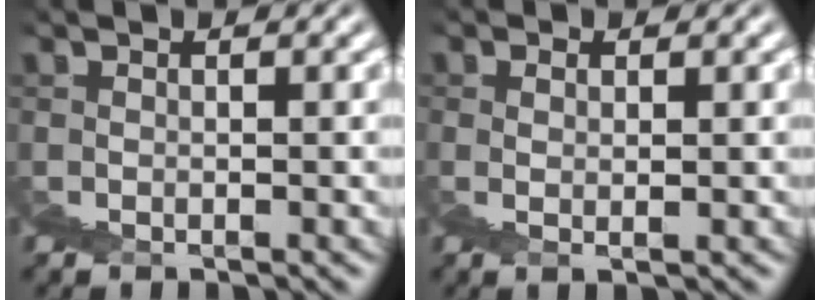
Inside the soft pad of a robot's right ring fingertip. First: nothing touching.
{"total": 3.3, "force": [1.0, -3.1, -0.7], "torque": [0.040, 0.025, 0.007]}